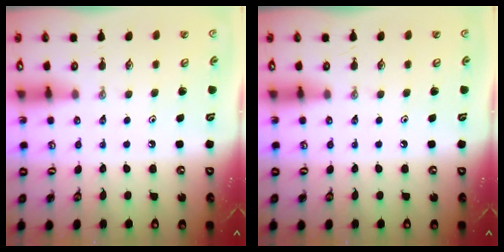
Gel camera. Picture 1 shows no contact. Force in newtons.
{"total": 0.0}